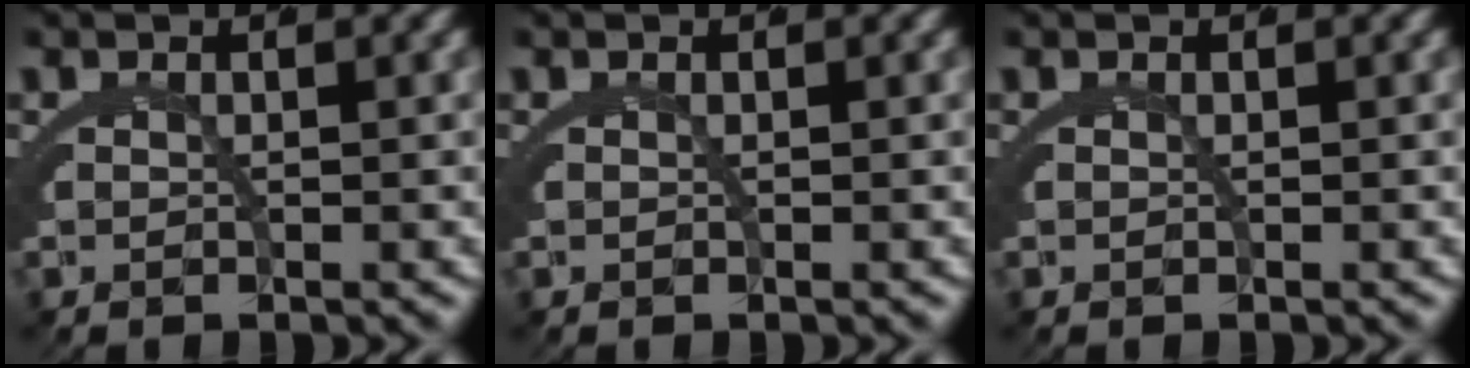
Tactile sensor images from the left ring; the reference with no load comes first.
{"total": 0.0}
{"total": 0.0}